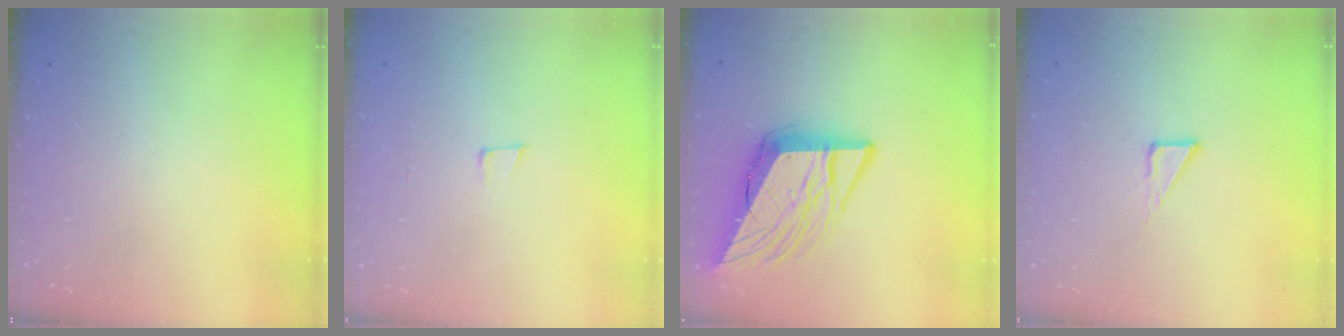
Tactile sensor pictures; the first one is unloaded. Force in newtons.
{"total": 5.9, "press": 5.2, "slide": 2.8}
{"total": 15.9, "press": 15.6, "slide": 3.0}
{"total": 3.6, "press": 3.6, "slide": 0.3}